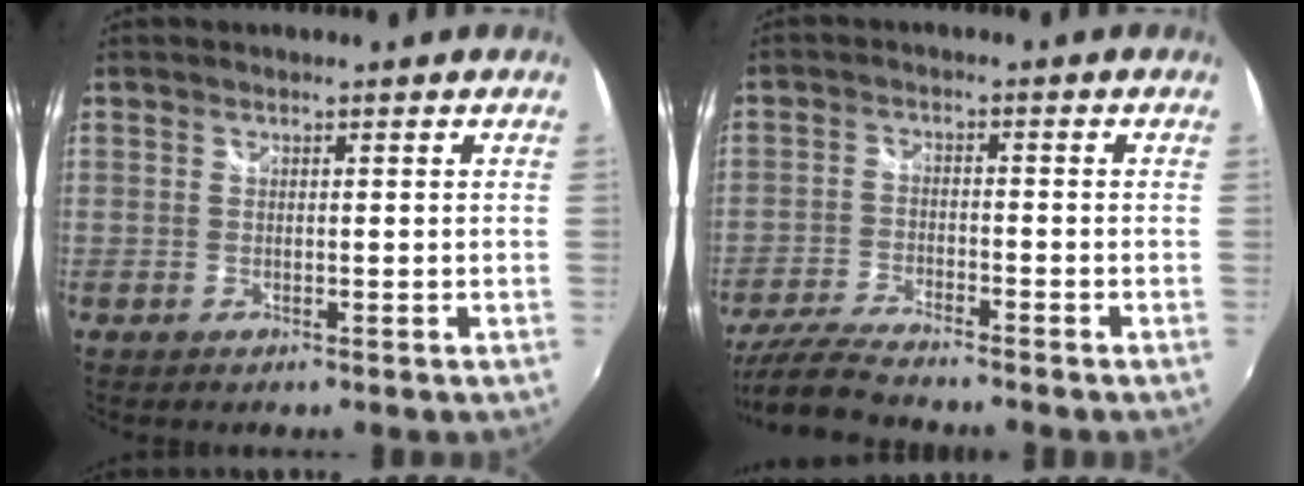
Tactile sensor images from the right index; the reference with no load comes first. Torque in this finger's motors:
{"motor_torque": [0.48, -0.41, 0.09, 0.03]}